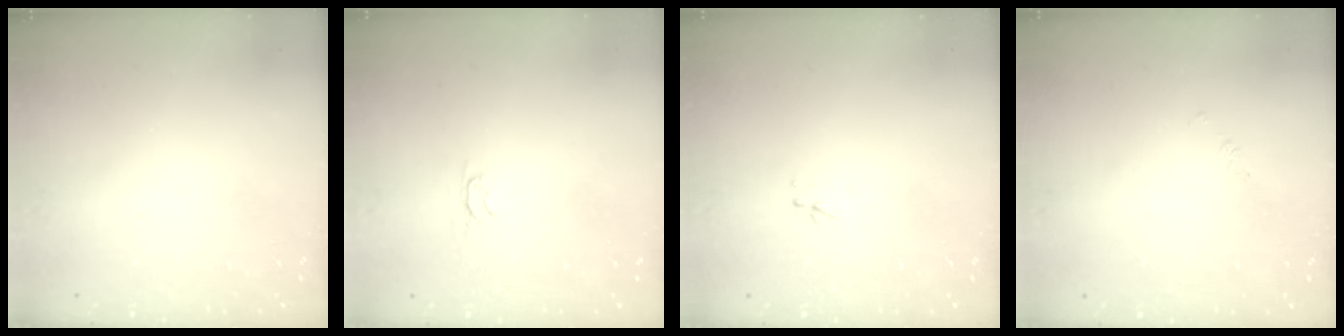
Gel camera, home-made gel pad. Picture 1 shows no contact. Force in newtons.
{"total": 2.4, "press": 2.3, "slide": 0.5}
{"total": 3.0, "press": 3.0, "slide": 0.3}
{"total": 1.7, "press": 1.7, "slide": 0.3}